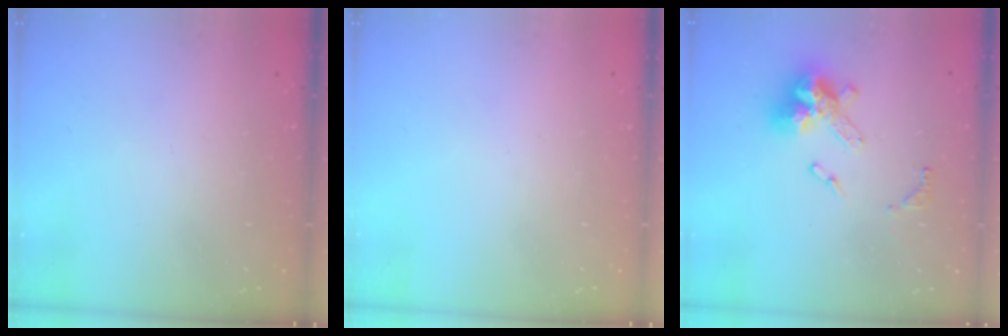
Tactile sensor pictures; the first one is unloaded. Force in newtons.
{"total": 0.0}
{"total": 14.1, "press": 14.1, "slide": 0.9}